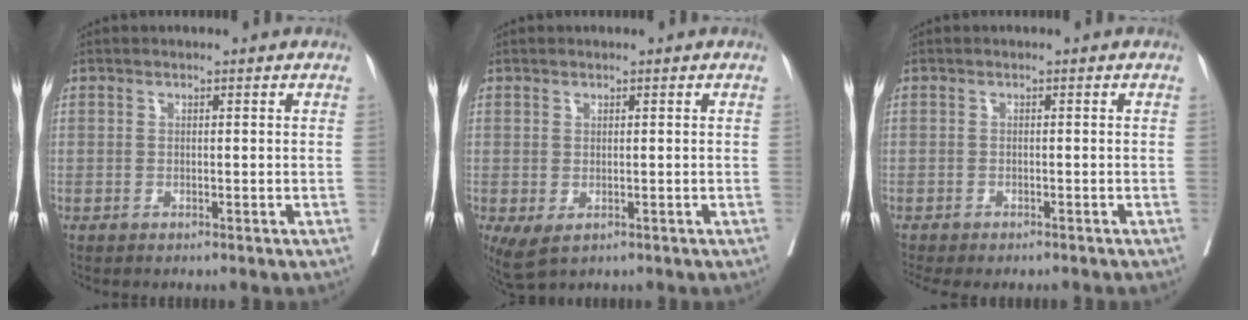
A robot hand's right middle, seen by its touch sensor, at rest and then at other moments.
{"total": 3.2, "force": [-1.0, 1.7, 2.5], "torque": [-0.048, -0.014, -0.005]}
{"total": 5.1, "force": [-4.5, 1.2, 2.1], "torque": [-0.025, -0.001, -0.063]}